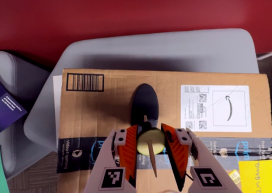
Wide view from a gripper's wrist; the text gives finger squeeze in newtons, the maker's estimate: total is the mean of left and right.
{"total": 12.9, "left": 12.7, "right": 13.1}